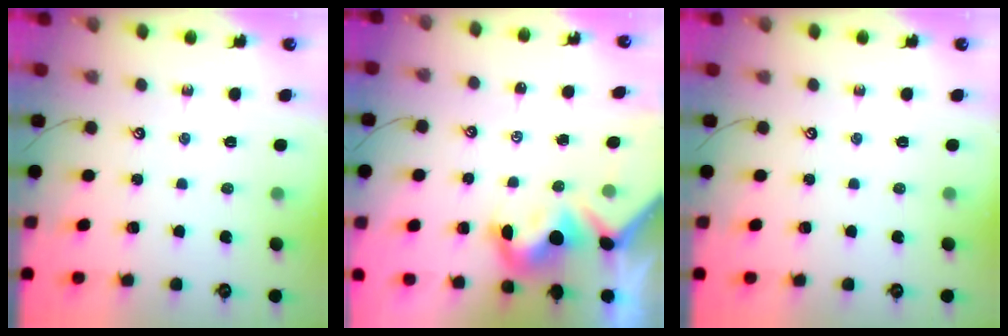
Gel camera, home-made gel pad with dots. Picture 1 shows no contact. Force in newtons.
{"total": 4.9, "press": 4.8, "slide": 0.7}
{"total": 0.0}